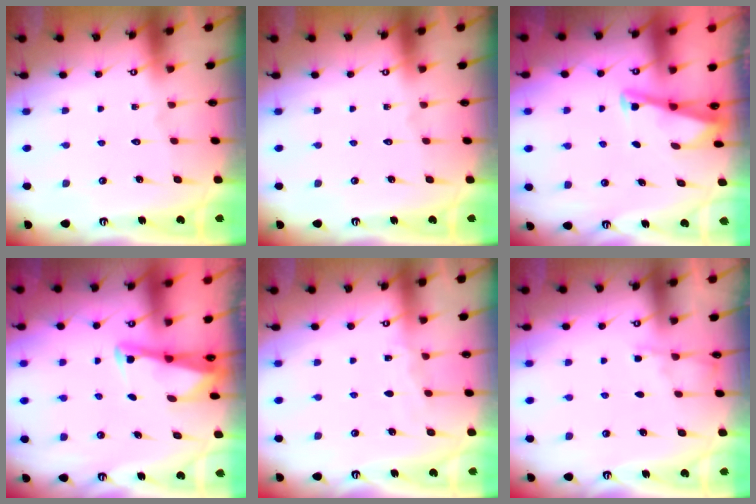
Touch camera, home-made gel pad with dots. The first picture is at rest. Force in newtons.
{"total": 0.0}
{"total": 2.9, "press": 2.8, "slide": 0.4}
{"total": 2.5, "press": 2.5, "slide": 0.1}
{"total": 3.7, "press": 3.6, "slide": 0.5}
{"total": 2.5, "press": 2.5, "slide": 0.4}